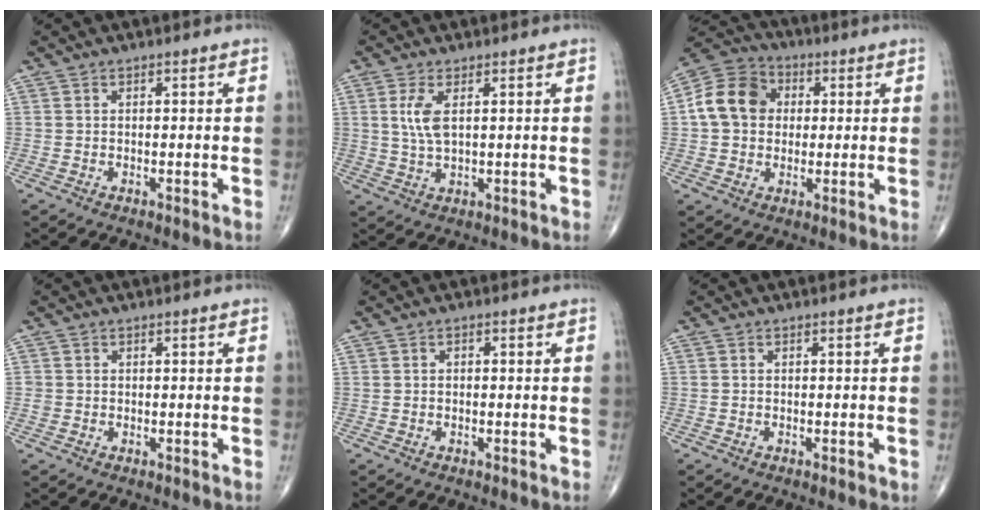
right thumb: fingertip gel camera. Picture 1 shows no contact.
{"total": 4.9, "force": [1.4, 2.0, 4.3], "torque": [-0.095, -0.006, 0.032]}
{"total": 11.6, "force": [1.4, 9.6, 6.4], "torque": [-0.102, 0.020, 0.013]}
{"total": 1.0, "force": [-0.1, 0.9, 0.2], "torque": [0.003, 0.004, -0.003]}
{"total": 0.6, "force": [-0.1, 0.5, 0.4], "torque": [-0.001, 0.002, -0.006]}
{"total": 1.1, "force": [-0.6, 0.4, 0.8], "torque": [-0.007, -0.001, -0.012]}